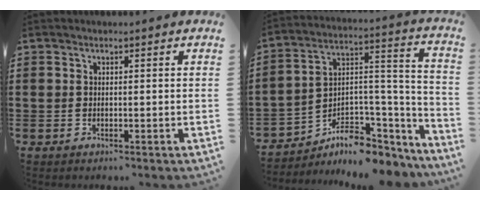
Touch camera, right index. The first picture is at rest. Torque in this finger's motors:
{"motor_torque": [-0.68, 0.39, 0.08, -0.10]}